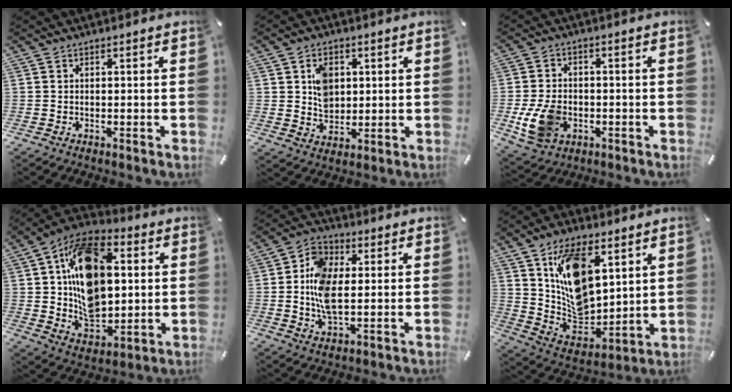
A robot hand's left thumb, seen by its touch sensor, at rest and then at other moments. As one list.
[{"total": 6.9, "force": [1.7, 5.8, 3.3], "torque": [-0.054, 0.004, 0.030]}, {"total": 10.3, "force": [-2.5, 7.8, 6.2], "torque": [-0.137, 0.007, -0.042]}, {"total": 20.1, "force": [3.7, 14.3, 13.6], "torque": [-0.237, -0.014, 0.067]}, {"total": 10.5, "force": [0.0, 6.5, 8.2], "torque": [-0.184, 0.003, -0.004]}, {"total": 15.7, "force": [7.2, 10.3, 9.4], "torque": [-0.159, -0.030, 0.140]}]